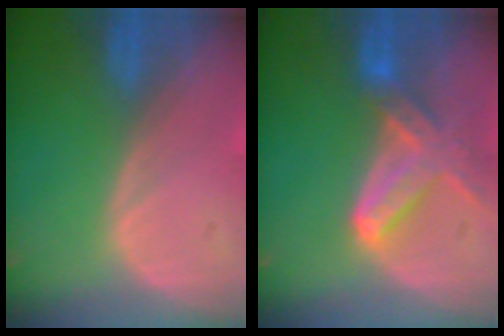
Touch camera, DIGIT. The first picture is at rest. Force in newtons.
{"total": 7.4, "press": 6.7, "slide": 3.2}